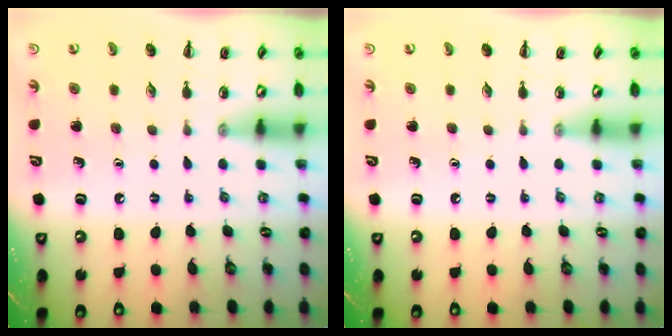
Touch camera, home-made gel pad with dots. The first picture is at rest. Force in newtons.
{"total": 0.0}